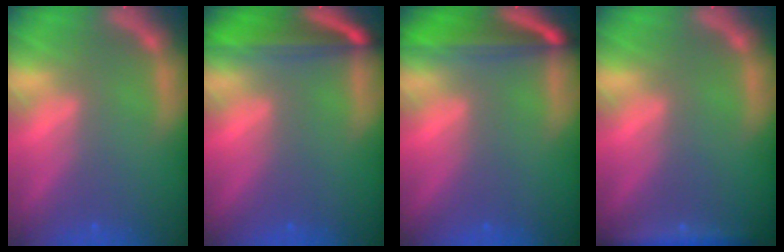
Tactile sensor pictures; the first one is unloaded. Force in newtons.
{"total": 6.5}
{"total": 6.5}
{"total": 3.0}